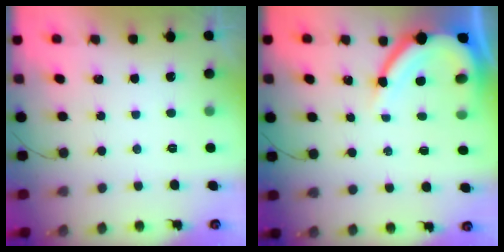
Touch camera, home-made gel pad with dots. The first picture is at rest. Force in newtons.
{"total": 10.1, "press": 10.0, "slide": 1.2}